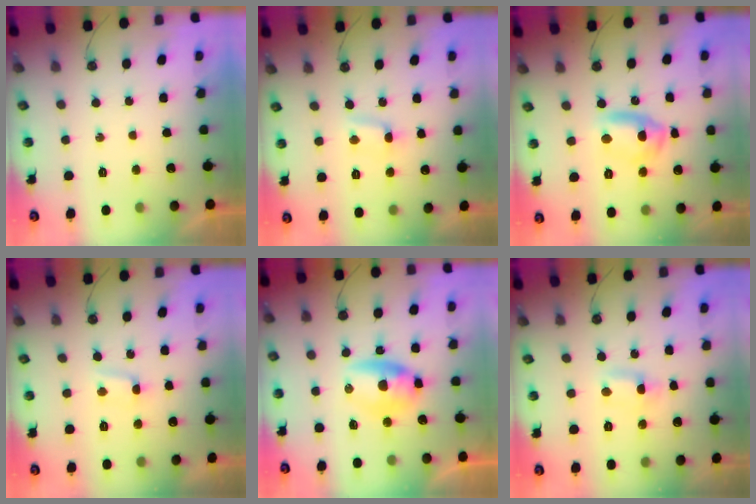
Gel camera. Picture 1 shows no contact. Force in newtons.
{"total": 1.8, "press": 1.8, "slide": 0.2}
{"total": 16.7, "press": 9.1, "slide": 14.1}
{"total": 1.6, "press": 1.5, "slide": 0.2}
{"total": 16.7, "press": 10.2, "slide": 13.2}
{"total": 1.2, "press": 1.0, "slide": 0.6}